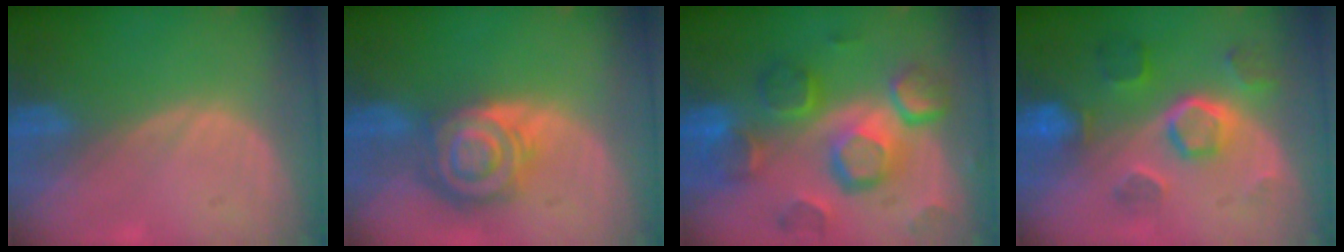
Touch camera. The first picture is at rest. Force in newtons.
{"total": 8.5, "press": 7.3, "slide": 4.4}
{"total": 12.4, "press": 10.7, "slide": 6.2}
{"total": 8.6, "press": 7.7, "slide": 3.8}